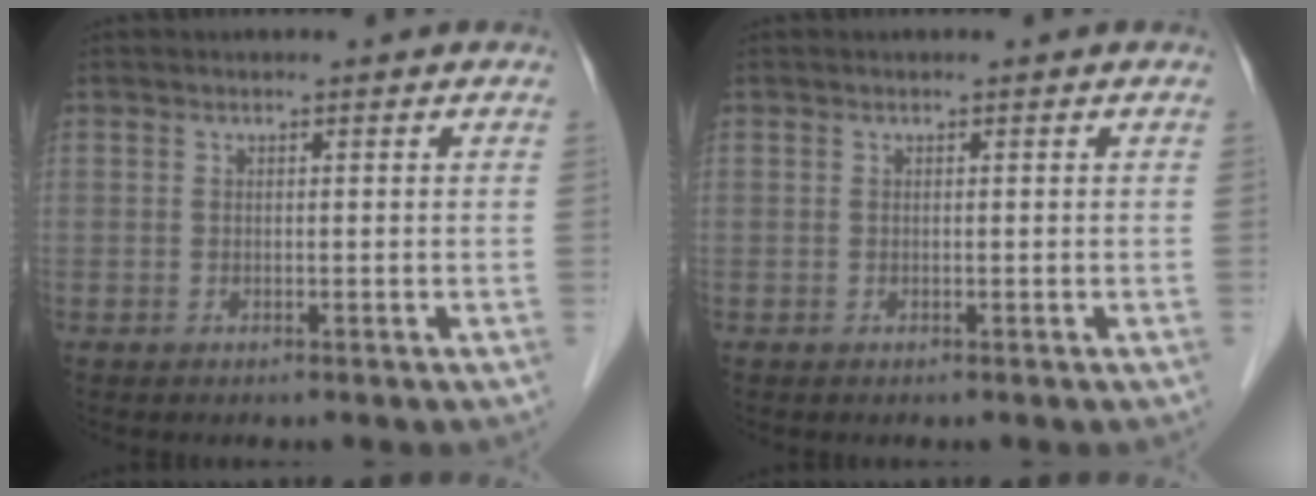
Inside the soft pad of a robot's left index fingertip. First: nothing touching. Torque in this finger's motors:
{"motor_torque": [0.00, 0.00, 0.00, 0.00]}